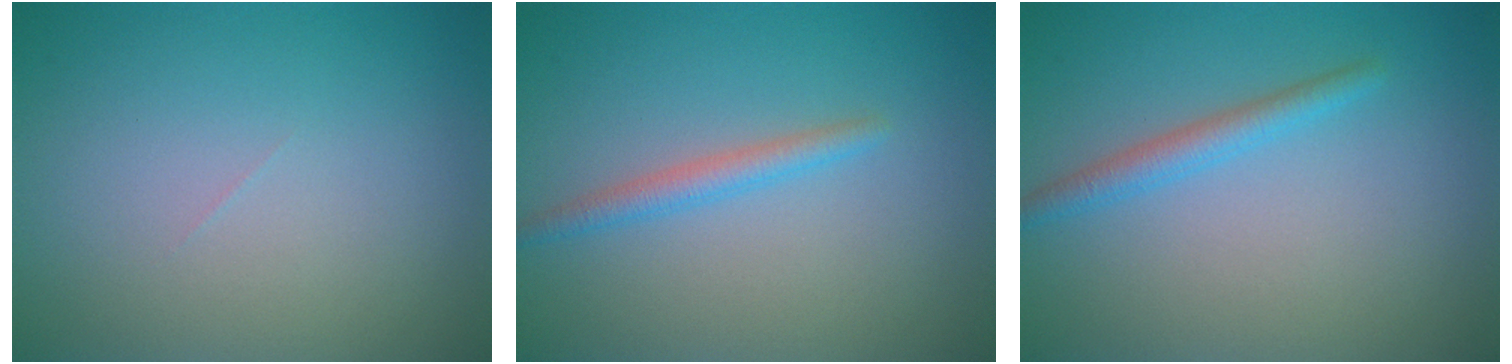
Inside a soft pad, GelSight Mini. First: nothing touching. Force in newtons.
{"total": 1.8, "press": 1.8, "slide": 0.0}
{"total": 2.0, "press": 2.0, "slide": 0.1}